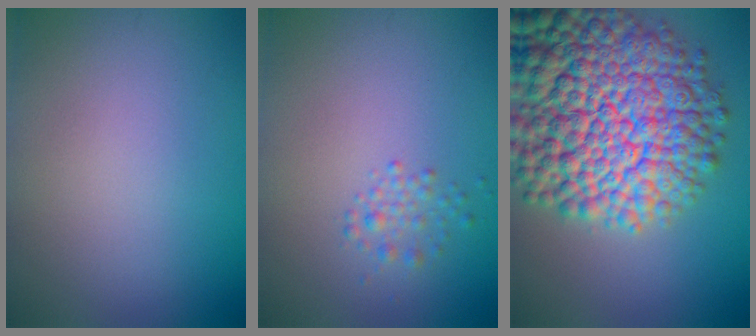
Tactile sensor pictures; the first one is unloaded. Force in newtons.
{"total": 1.4, "press": 1.4, "slide": 0.1}
{"total": 15.7, "press": 15.7, "slide": 0.7}